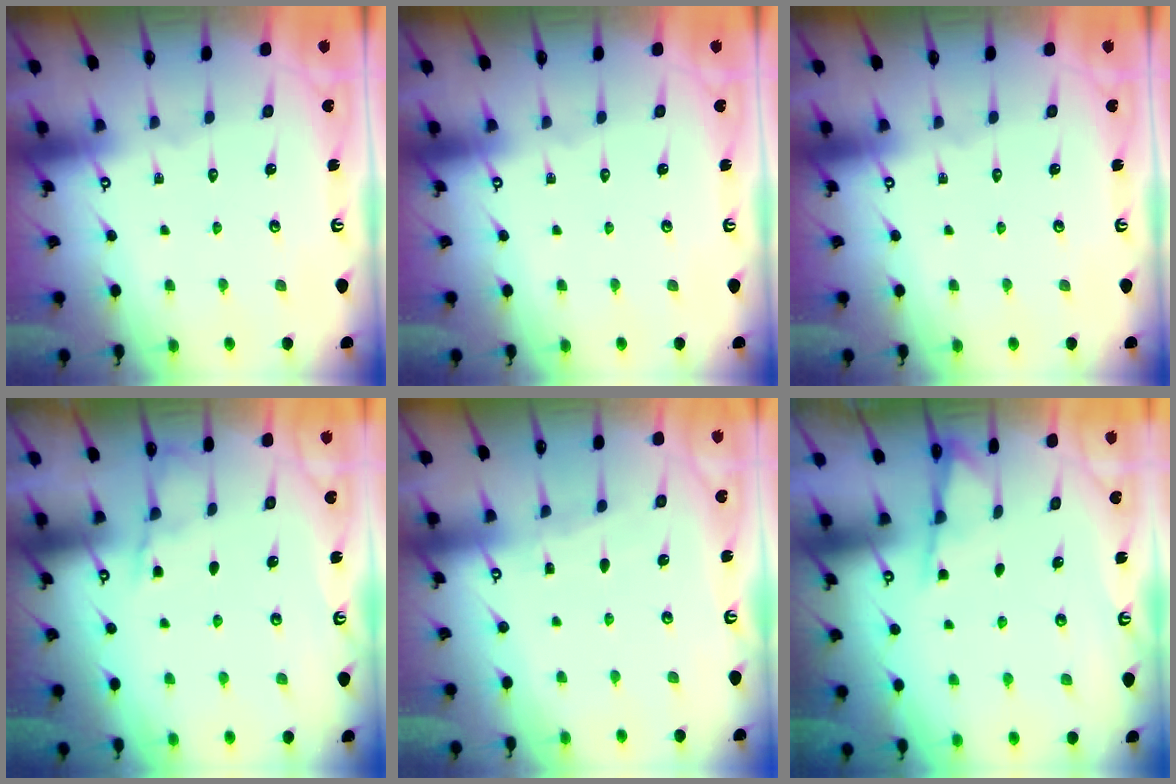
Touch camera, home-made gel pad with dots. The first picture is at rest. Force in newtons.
{"total": 0.0}
{"total": 0.0}
{"total": 3.3, "press": 3.3, "slide": 0.5}
{"total": 3.2, "press": 3.2, "slide": 0.4}
{"total": 1.8, "press": 1.7, "slide": 0.4}